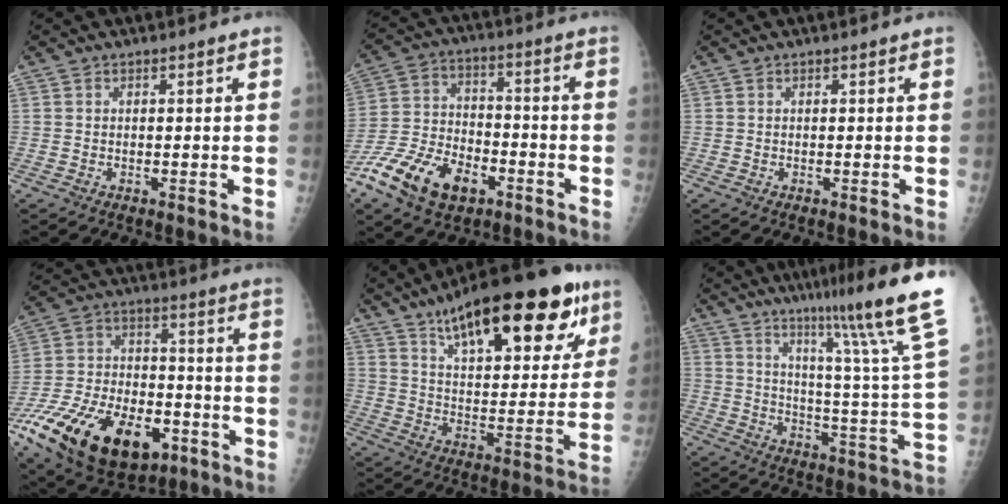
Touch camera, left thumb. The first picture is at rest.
{"total": 16.2, "force": [-8.7, 9.4, 9.9], "torque": [-0.180, 0.037, -0.159]}
{"total": 0.0}
{"total": 27.8, "force": [-13.2, 15.8, 18.7], "torque": [-0.386, 0.024, -0.218]}
{"total": 28.0, "force": [16.6, 9.9, 20.4], "torque": [-0.271, -0.032, 0.252]}
{"total": 22.9, "force": [16.5, -1.0, 15.8], "torque": [-0.214, -0.109, 0.235]}